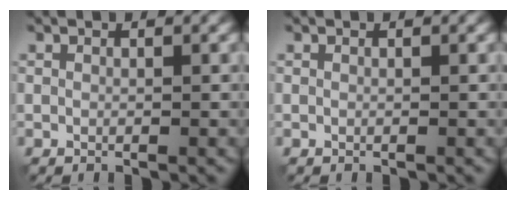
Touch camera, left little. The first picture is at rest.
{"total": 0.0}